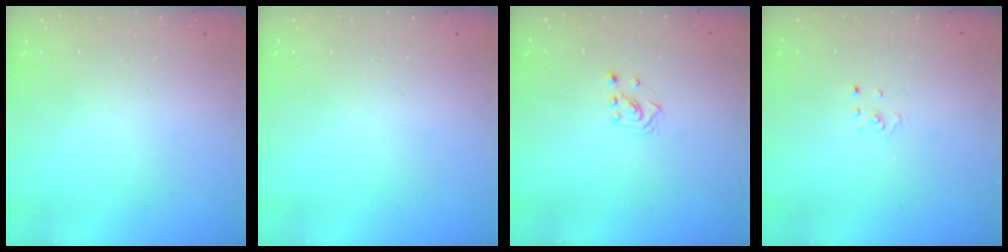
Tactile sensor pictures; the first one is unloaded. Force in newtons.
{"total": 0.0}
{"total": 2.2, "press": 2.2, "slide": 0.2}
{"total": 0.9, "press": 0.9, "slide": 0.1}